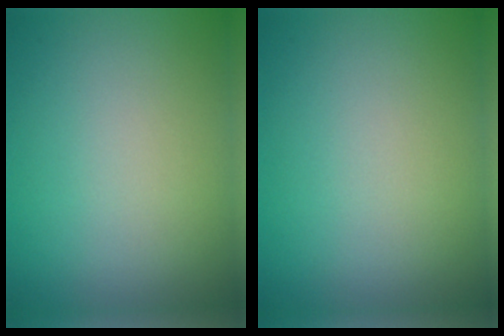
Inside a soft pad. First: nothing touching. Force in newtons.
{"total": 0.0}